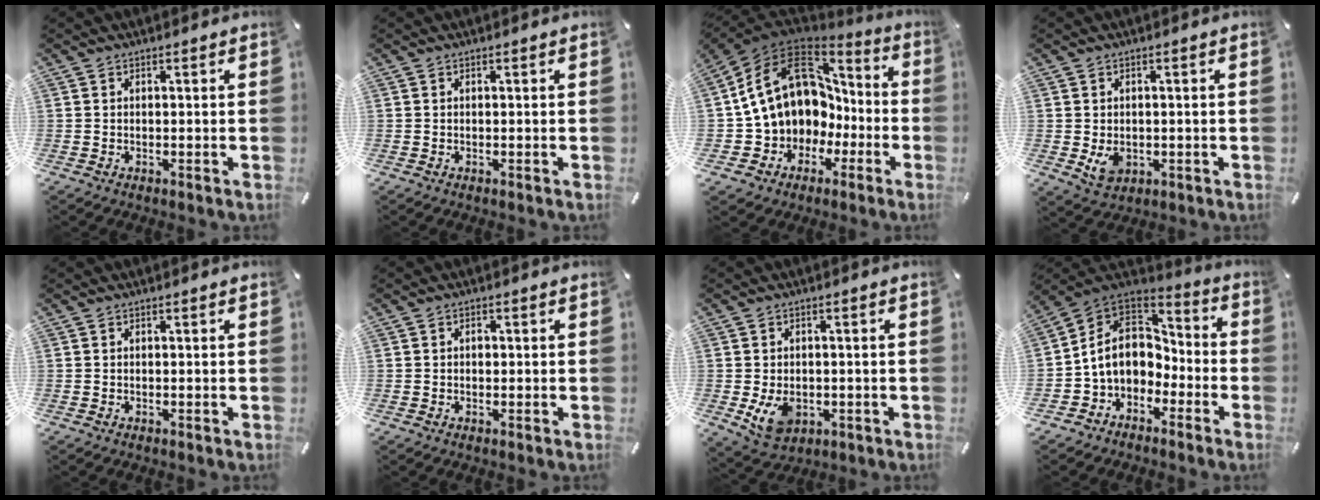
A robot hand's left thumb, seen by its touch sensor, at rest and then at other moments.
{"total": 0.0}
{"total": 19.3, "force": [4.7, 15.2, 10.8], "torque": [-0.229, -0.029, 0.105]}
{"total": 4.2, "force": [-0.5, 3.3, 2.6], "torque": [-0.041, -0.006, -0.010]}
{"total": 0.0}
{"total": 1.1, "force": [0.0, 0.8, 0.7], "torque": [-0.008, -0.001, -0.002]}
{"total": 6.7, "force": [-1.3, 5.1, 4.1], "torque": [-0.076, -0.001, -0.023]}
{"total": 10.4, "force": [-2.1, 9.0, 4.6], "torque": [-0.121, 0.011, -0.038]}